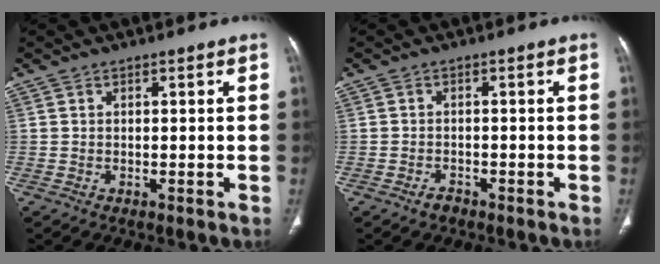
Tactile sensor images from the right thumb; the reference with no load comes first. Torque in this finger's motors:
{"motor_torque": [-0.19, 0.13, -0.24, 0.19, 0.04]}